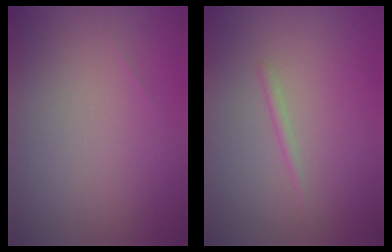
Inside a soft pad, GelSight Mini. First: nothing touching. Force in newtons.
{"total": 0.7, "press": 0.7, "slide": 0.0}